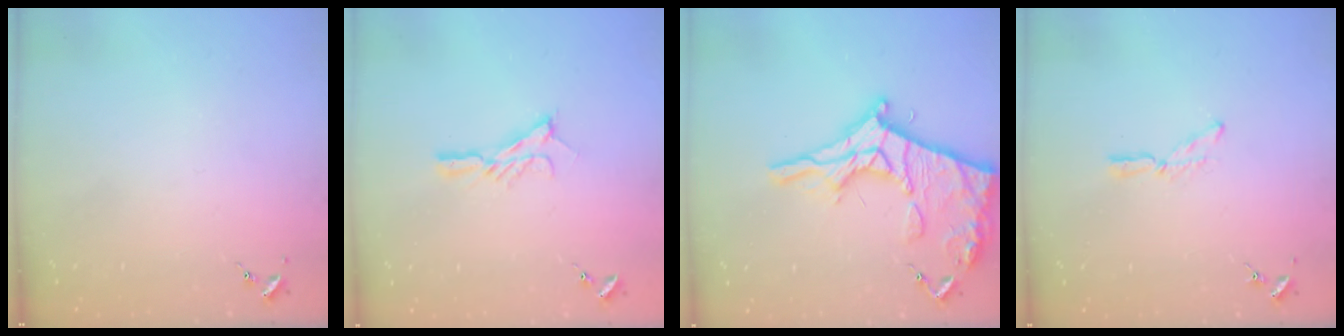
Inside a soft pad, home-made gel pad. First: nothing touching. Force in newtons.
{"total": 8.3, "press": 8.3, "slide": 0.6}
{"total": 21.2, "press": 21.2, "slide": 1.8}
{"total": 6.9, "press": 6.9, "slide": 0.4}